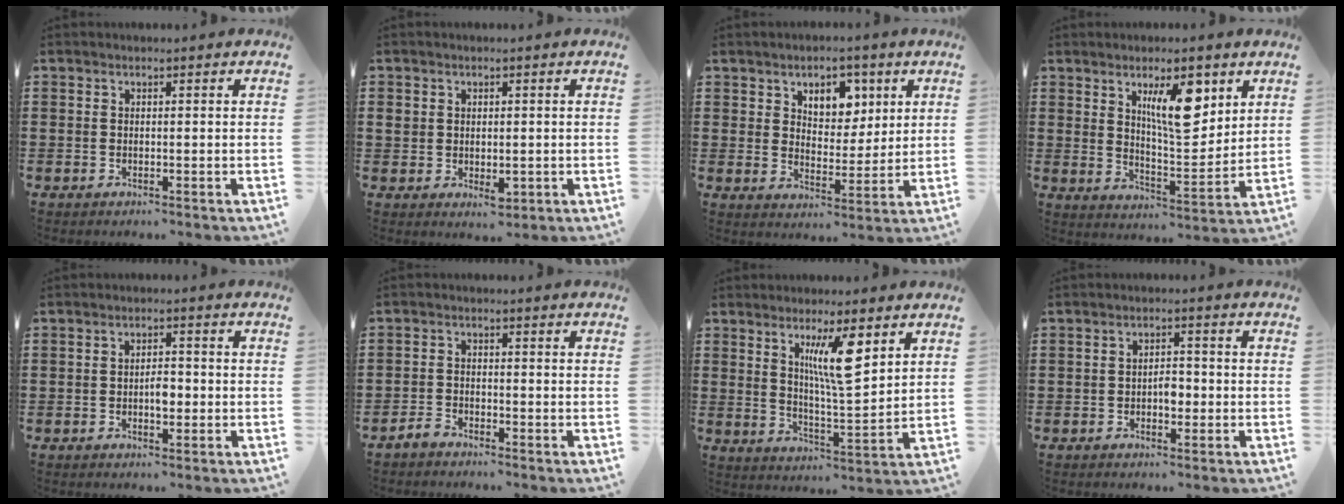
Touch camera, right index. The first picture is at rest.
{"total": 2.9, "force": [-0.1, 2.3, 1.8], "torque": [-0.037, 0.006, -0.001]}
{"total": 5.7, "force": [3.2, 4.1, 2.4], "torque": [-0.052, 0.003, 0.053]}
{"total": 9.7, "force": [4.9, 3.5, 7.6], "torque": [-0.120, -0.011, 0.079]}
{"total": 2.8, "force": [-0.6, 1.2, 2.5], "torque": [-0.038, 0.000, -0.012]}
{"total": 2.0, "force": [-1.8, 0.6, 0.5], "torque": [-0.021, 0.003, -0.040]}
{"total": 8.8, "force": [4.4, 1.9, 7.4], "torque": [-0.138, -0.003, 0.071]}
{"total": 2.7, "force": [-0.7, 1.3, 2.2], "torque": [-0.041, 0.004, -0.013]}